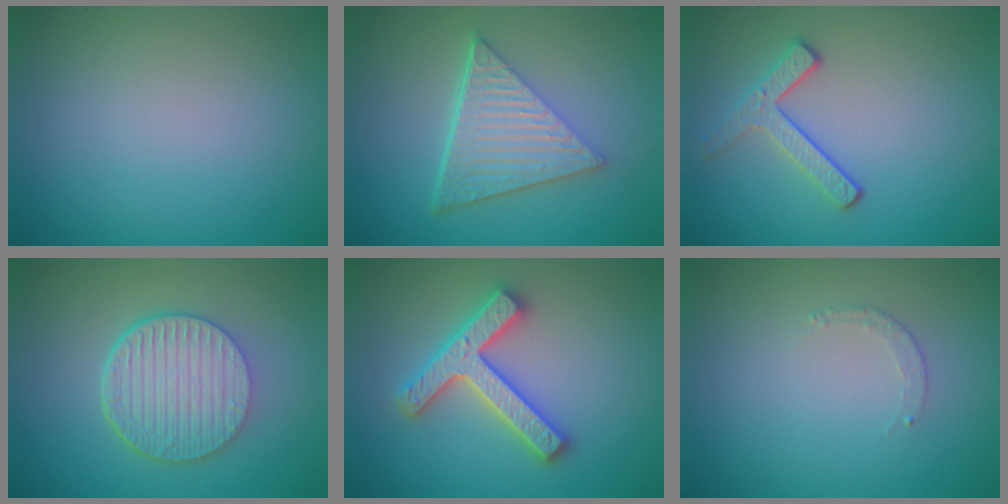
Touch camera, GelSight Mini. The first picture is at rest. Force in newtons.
{"total": 6.6, "press": 4.5, "slide": 4.8}
{"total": 2.7, "press": 2.3, "slide": 1.3}
{"total": 6.5, "press": 4.8, "slide": 4.5}
{"total": 4.5, "press": 4.4, "slide": 0.8}
{"total": 0.6, "press": 0.5, "slide": 0.3}